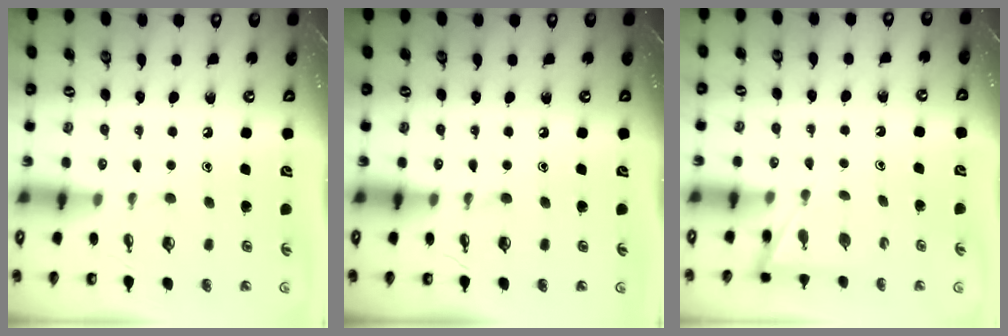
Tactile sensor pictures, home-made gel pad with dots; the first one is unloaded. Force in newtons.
{"total": 0.0}
{"total": 2.7, "press": 2.7, "slide": 0.2}